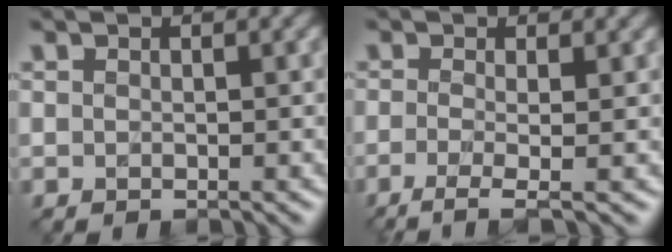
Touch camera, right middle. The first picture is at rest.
{"total": 4.1, "force": [-1.3, 1.2, 3.7], "torque": [-0.055, -0.010, -0.032]}